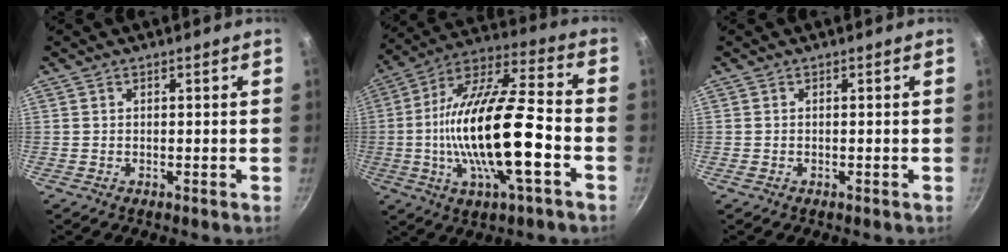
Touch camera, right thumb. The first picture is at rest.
{"total": 22.6, "force": [-4.9, 7.1, 20.9], "torque": [-0.383, 0.028, -0.096]}
{"total": 0.0}